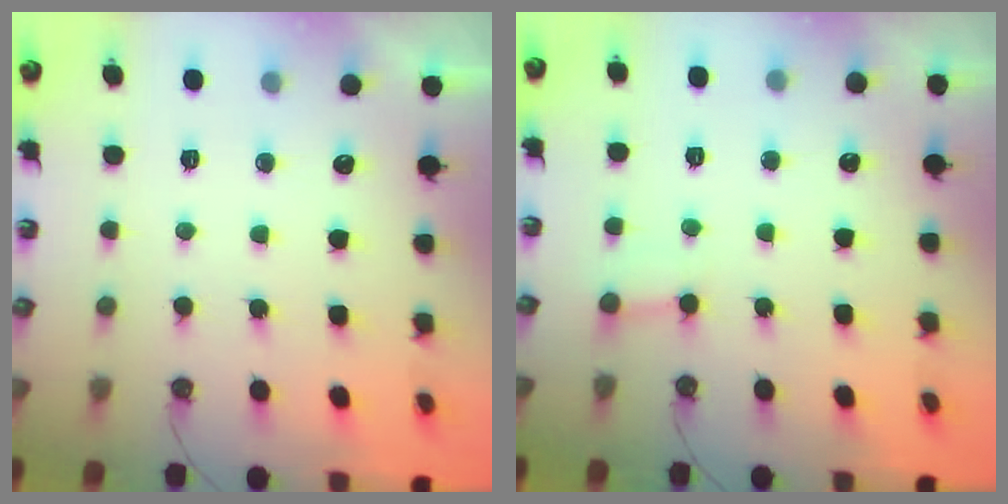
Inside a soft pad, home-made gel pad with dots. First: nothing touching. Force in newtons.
{"total": 2.8, "press": 2.8, "slide": 0.5}